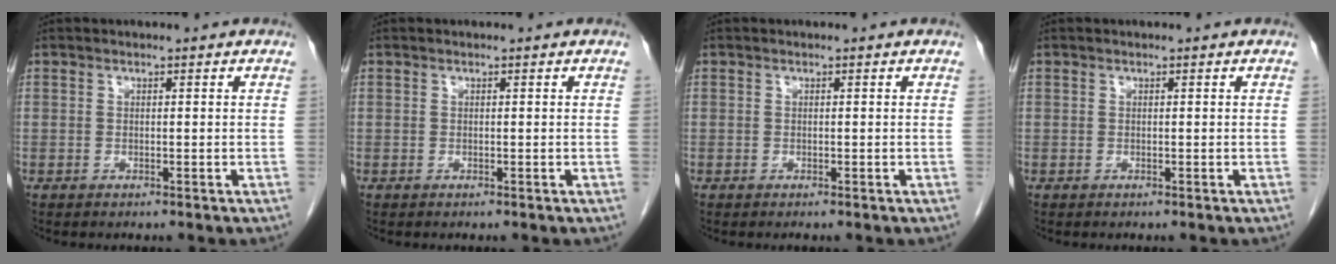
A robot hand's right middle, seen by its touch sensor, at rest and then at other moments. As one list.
[{"total": 0.0}, {"total": 0.0}, {"total": 0.0}]